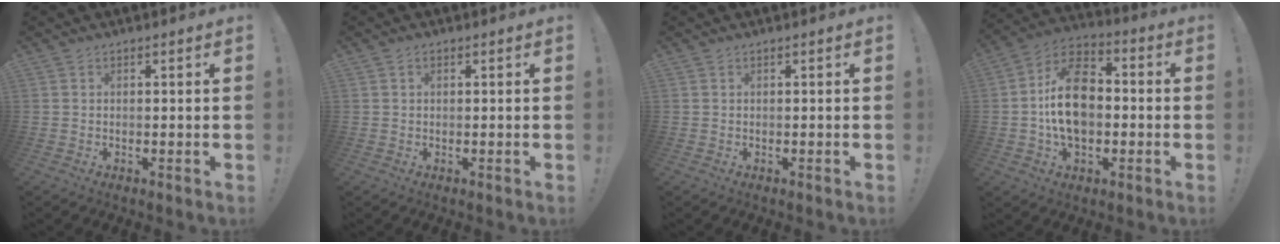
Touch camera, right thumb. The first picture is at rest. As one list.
[{"total": 0.7, "force": [0.3, 0.5, 0.4], "torque": [-0.001, -0.001, 0.005]}, {"total": 0.0}, {"total": 17.2, "force": [-1.3, 11.6, 12.7], "torque": [-0.218, 0.023, -0.023]}]